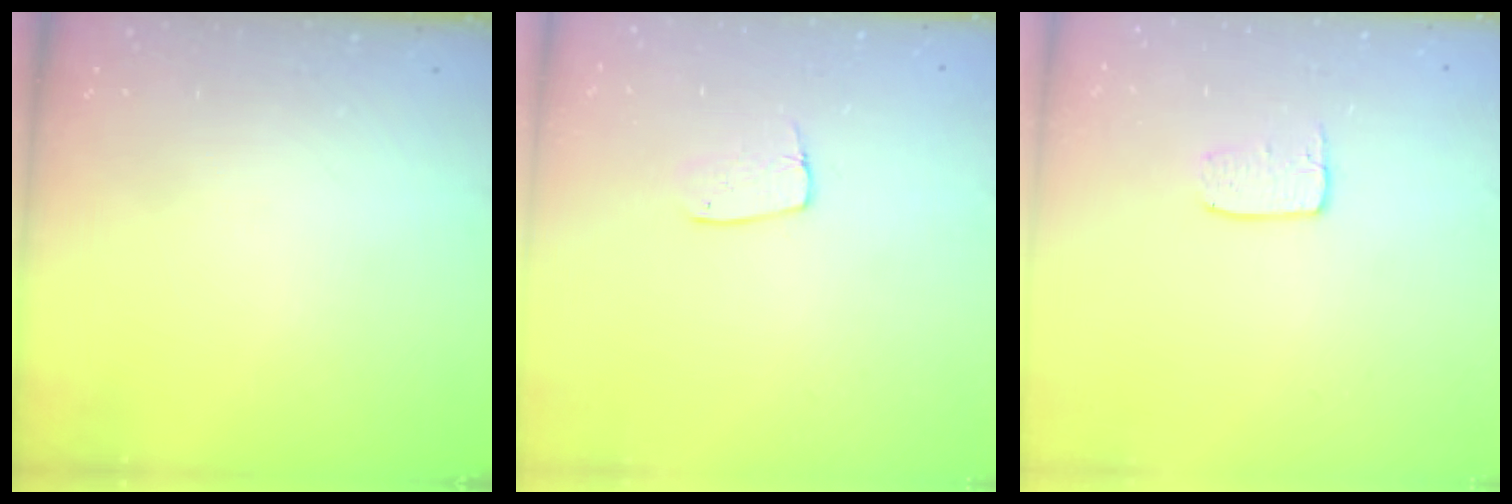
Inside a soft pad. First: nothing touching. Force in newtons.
{"total": 6.5, "press": 6.5, "slide": 0.4}
{"total": 4.3, "press": 4.3, "slide": 0.3}